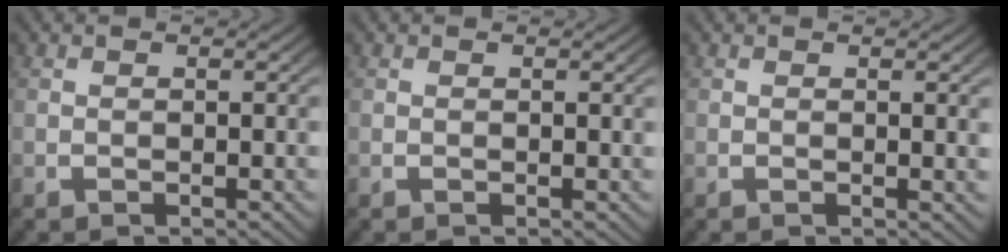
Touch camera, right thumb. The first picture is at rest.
{"total": 0.0}
{"total": 0.7, "force": [0.3, -0.1, 0.6], "torque": [-0.011, -0.001, 0.006]}